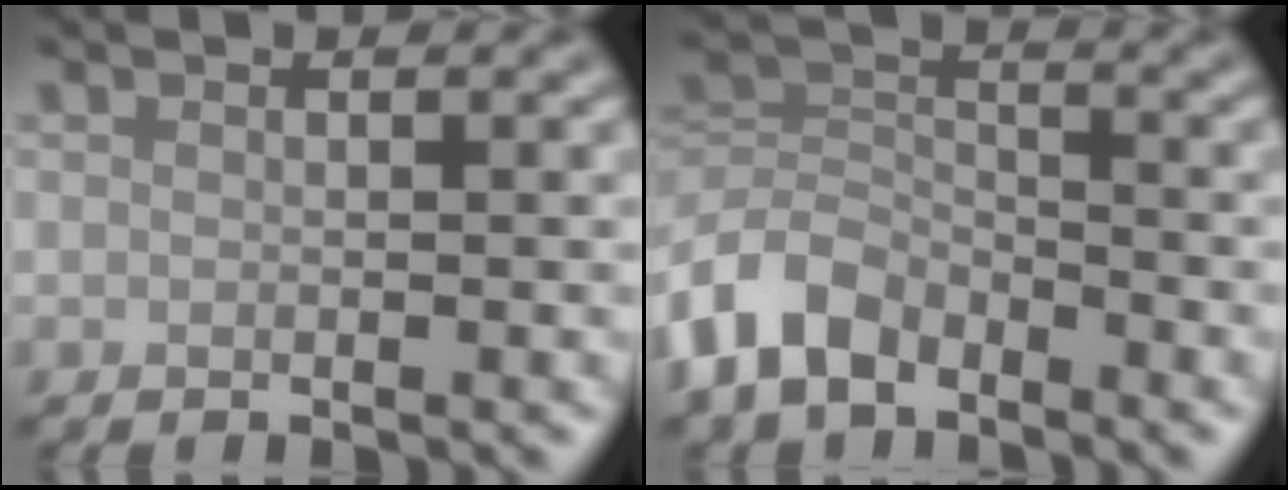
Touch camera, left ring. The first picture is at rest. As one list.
[{"total": 6.0, "force": [-4.2, 3.5, 2.6], "torque": [-0.054, 0.001, -0.095]}]